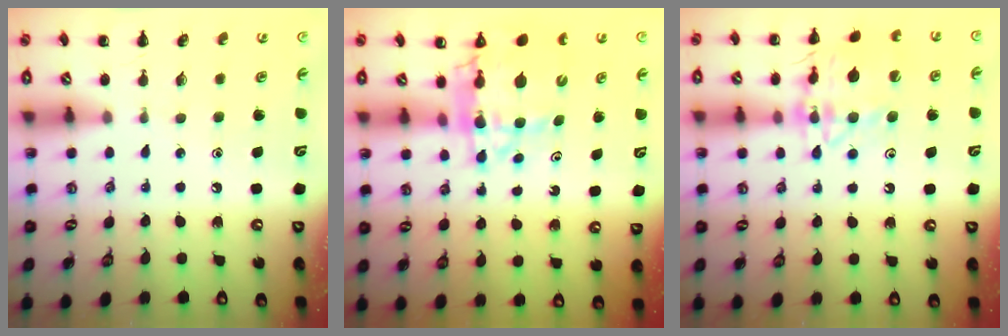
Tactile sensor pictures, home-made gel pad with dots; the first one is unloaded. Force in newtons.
{"total": 10.5, "press": 10.0, "slide": 3.3}
{"total": 15.0, "press": 14.9, "slide": 0.8}